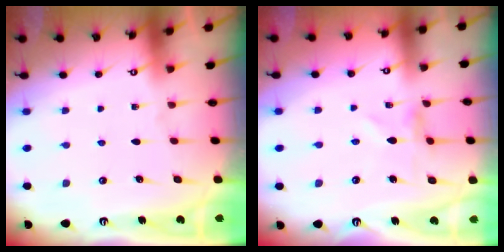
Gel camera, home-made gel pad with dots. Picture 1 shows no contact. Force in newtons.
{"total": 0.0}